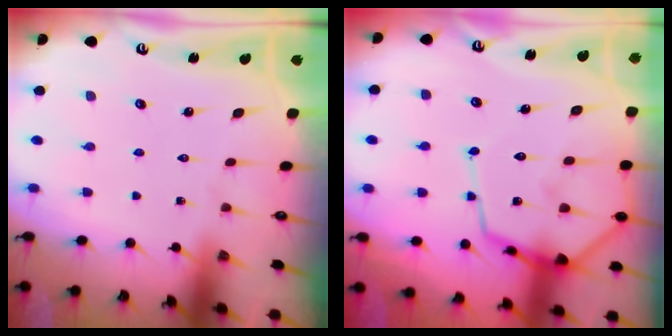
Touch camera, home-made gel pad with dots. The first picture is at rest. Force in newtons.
{"total": 15.5, "press": 15.5, "slide": 1.3}